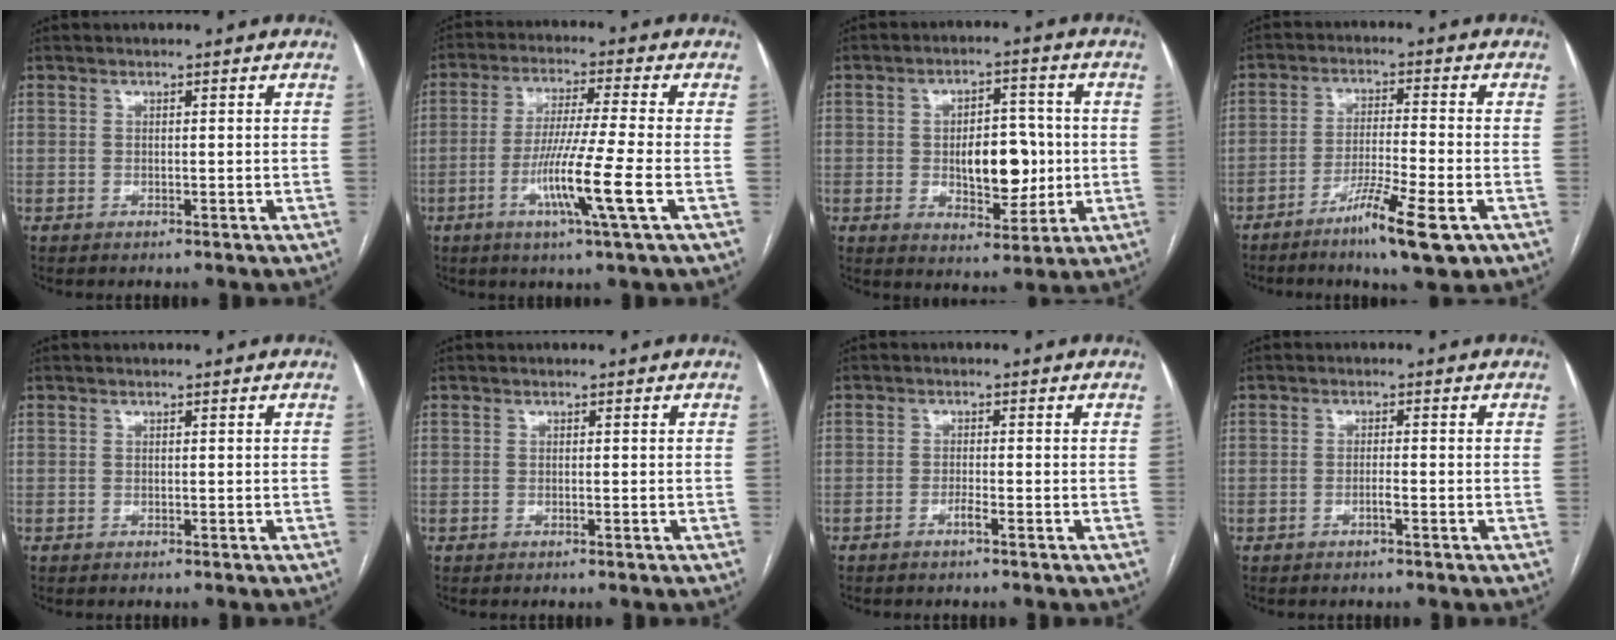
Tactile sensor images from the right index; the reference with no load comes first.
{"total": 10.4, "force": [-3.5, -1.6, 9.6], "torque": [-0.187, -0.022, -0.068]}
{"total": 9.5, "force": [-0.5, 4.7, 8.3], "torque": [-0.124, 0.007, 0.001]}
{"total": 9.2, "force": [-5.2, 0.4, 7.6], "torque": [-0.135, -0.018, -0.087]}
{"total": 0.0}
{"total": 0.0}
{"total": 1.3, "force": [-0.9, -0.2, 1.0], "torque": [-0.018, 0.001, -0.016]}
{"total": 1.4, "force": [-0.8, -0.1, 1.2], "torque": [-0.024, 0.001, -0.015]}